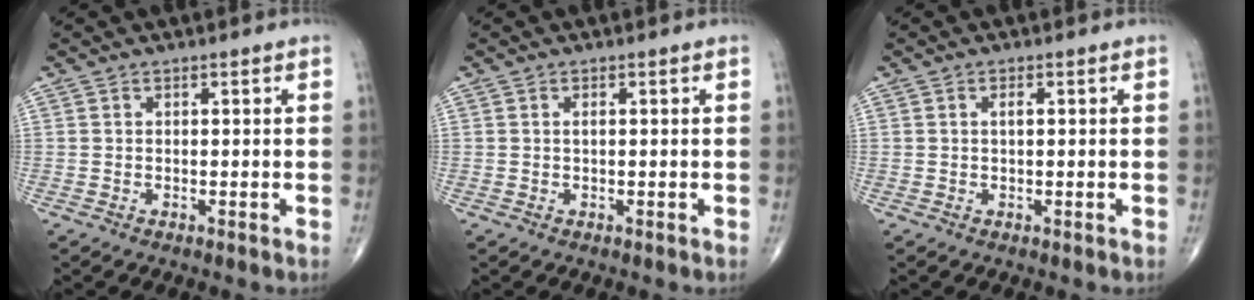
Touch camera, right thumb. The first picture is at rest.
{"total": 0.5, "force": [0.1, 0.2, 0.5], "torque": [-0.007, 0.001, 0.000]}
{"total": 1.1, "force": [0.2, 0.3, 1.0], "torque": [-0.015, 0.002, 0.001]}